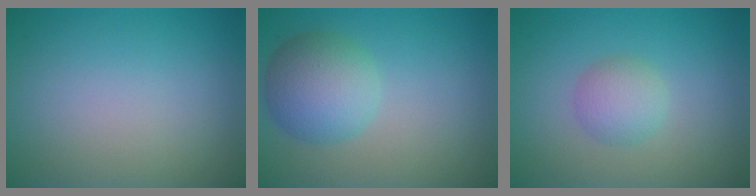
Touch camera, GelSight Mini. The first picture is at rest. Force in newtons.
{"total": 5.1, "press": 5.1, "slide": 0.1}
{"total": 2.4, "press": 2.4, "slide": 0.1}